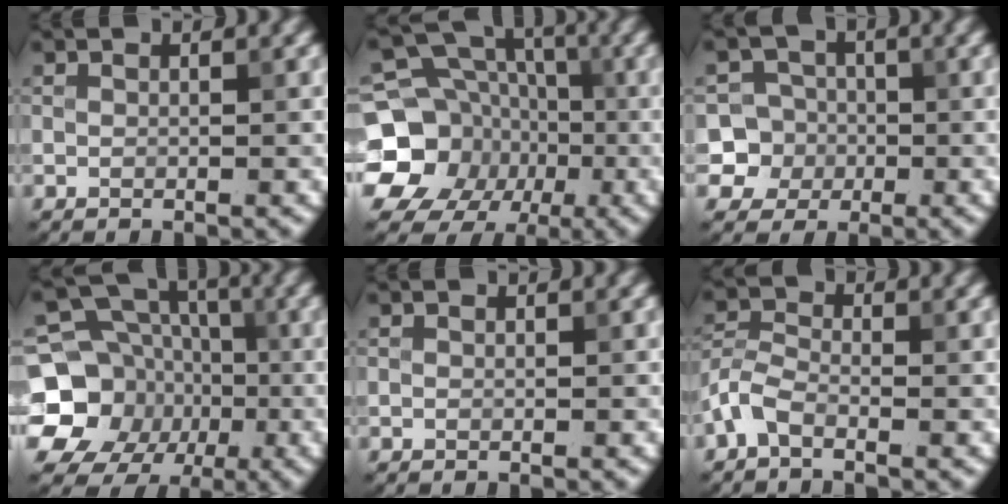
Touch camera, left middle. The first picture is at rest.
{"total": 14.4, "force": [-3.3, 12.9, 5.4], "torque": [-0.128, -0.020, -0.069]}
{"total": 7.1, "force": [-1.4, 6.8, 1.2], "torque": [-0.007, 0.015, -0.046]}
{"total": 12.1, "force": [-2.1, 10.9, 4.8], "torque": [-0.101, -0.018, -0.062]}
{"total": 0.0}
{"total": 2.8, "force": [-1.7, 1.3, 1.8], "torque": [-0.043, 0.008, -0.049]}